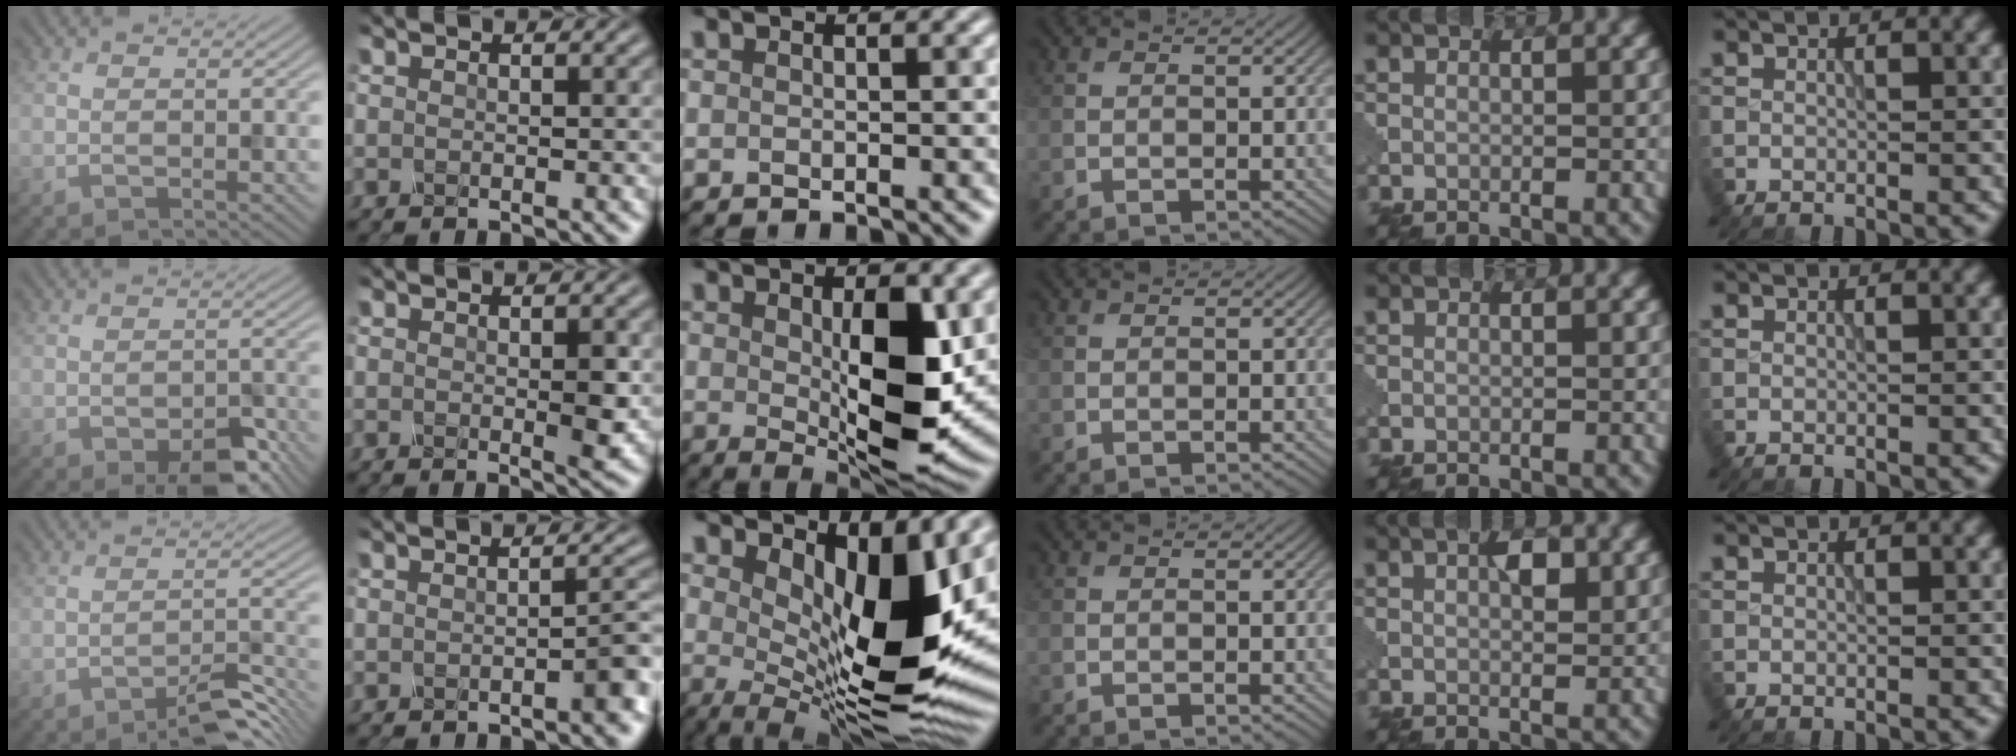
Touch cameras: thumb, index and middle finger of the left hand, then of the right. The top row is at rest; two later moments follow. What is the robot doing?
{"motion": "press", "object": "mechanical pencil"}